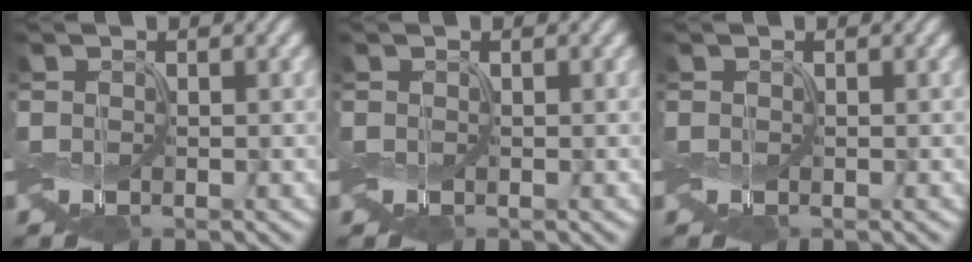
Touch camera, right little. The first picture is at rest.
{"total": 0.0}
{"total": 0.0}